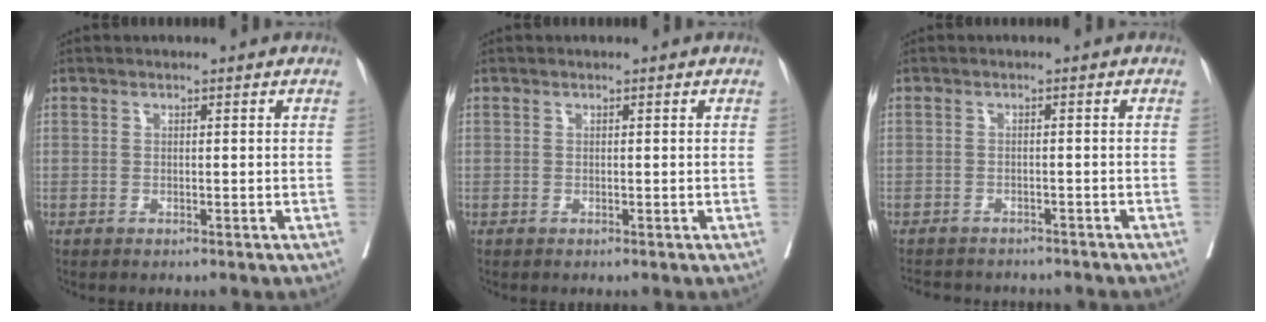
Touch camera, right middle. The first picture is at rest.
{"total": 0.0}
{"total": 10.0, "force": [-9.2, 2.9, 2.9], "torque": [-0.052, 0.001, -0.110]}